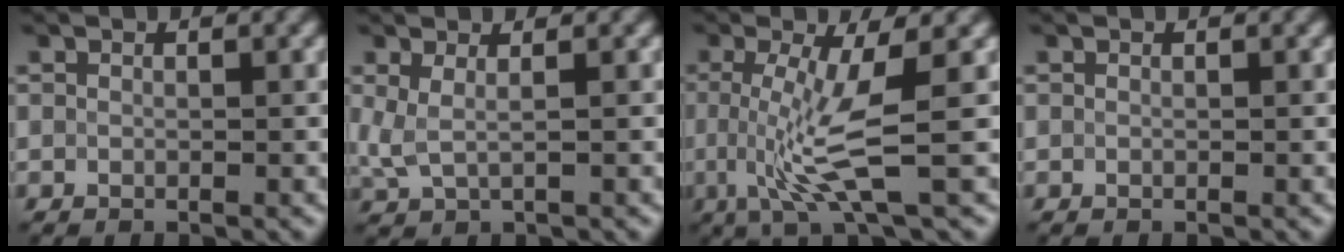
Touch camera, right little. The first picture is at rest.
{"total": 1.7, "force": [0.6, 0.6, 1.4], "torque": [-0.027, 0.002, 0.013]}
{"total": 5.3, "force": [-0.6, 0.7, 5.2], "torque": [-0.107, -0.005, -0.008]}
{"total": 0.0}